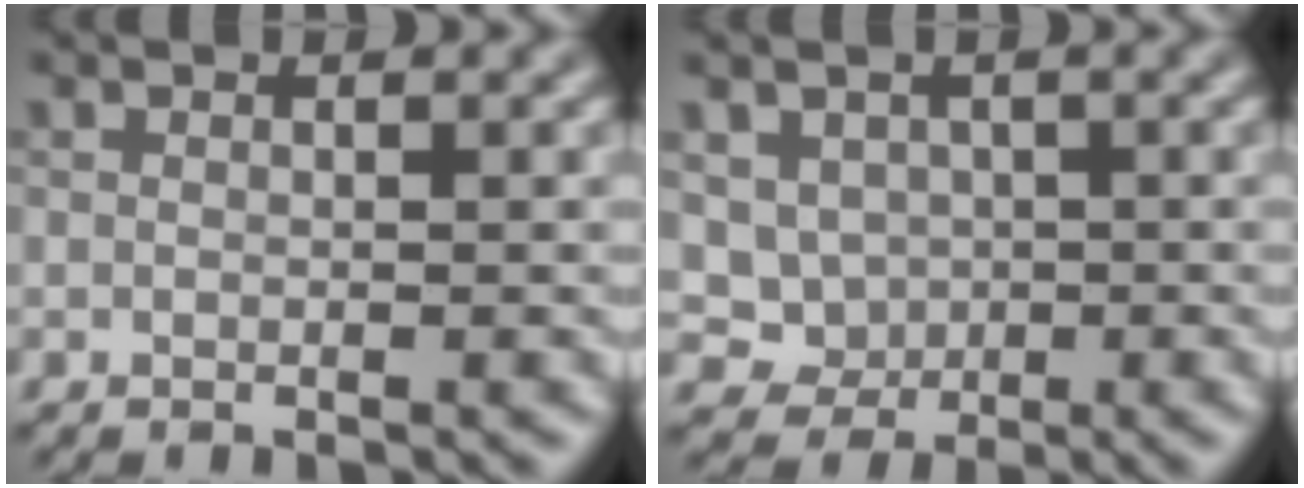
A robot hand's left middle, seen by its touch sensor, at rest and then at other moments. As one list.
[{"total": 2.8, "force": [0.5, 2.6, 1.0], "torque": [-0.021, -0.004, 0.014]}]